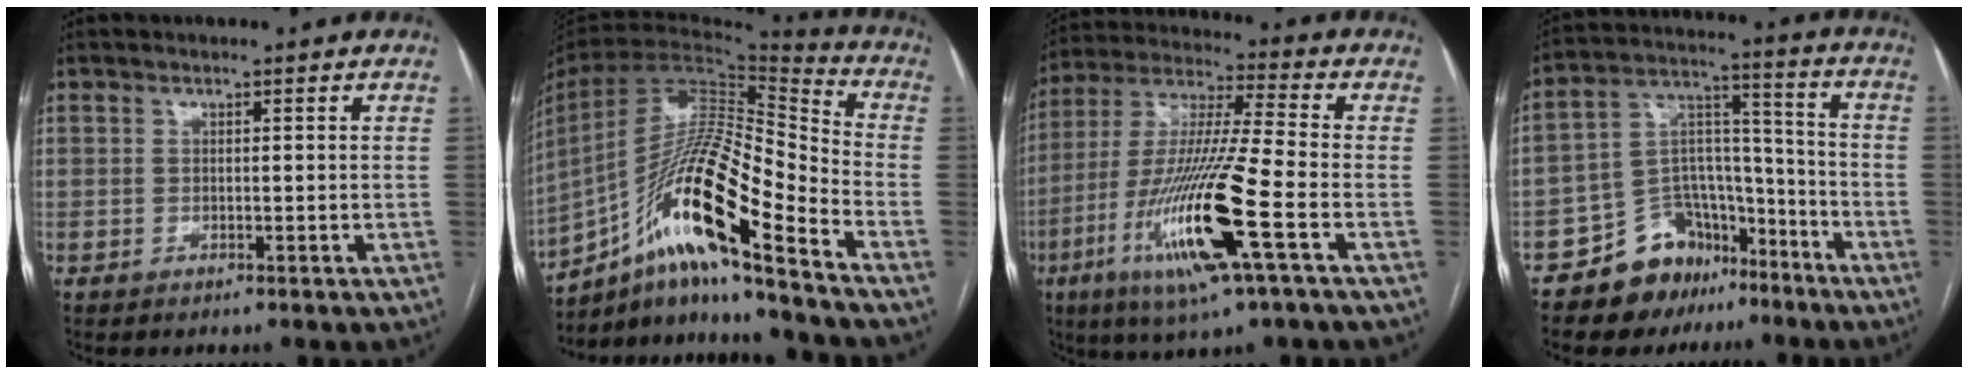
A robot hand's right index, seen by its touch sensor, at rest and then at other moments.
{"total": 20.6, "force": [-12.2, 1.6, 16.5], "torque": [-0.330, -0.003, -0.222]}
{"total": 18.7, "force": [-6.8, 0.4, 17.4], "torque": [-0.368, -0.027, -0.130]}
{"total": 12.7, "force": [-9.2, 7.9, 3.6], "torque": [-0.057, 0.070, -0.149]}